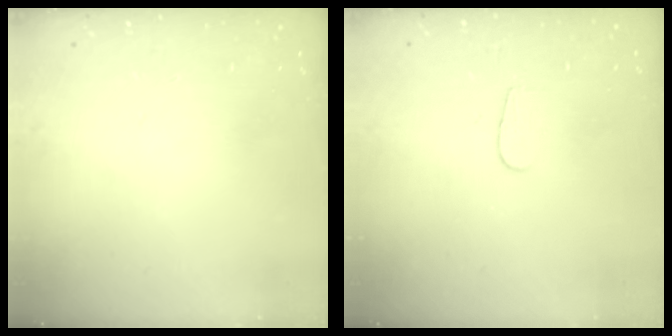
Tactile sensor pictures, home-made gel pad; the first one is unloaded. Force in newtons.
{"total": 4.3, "press": 4.3, "slide": 0.5}